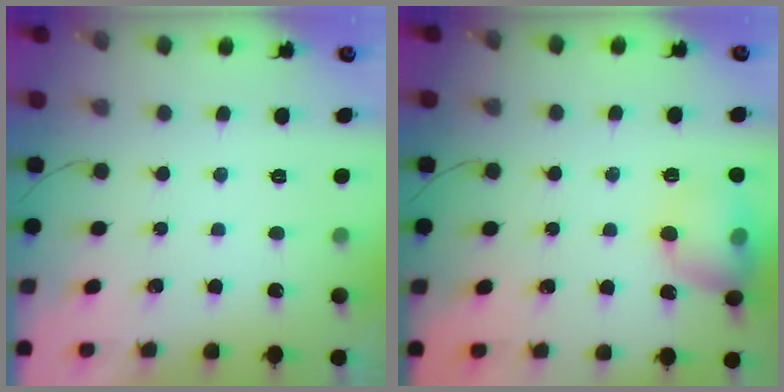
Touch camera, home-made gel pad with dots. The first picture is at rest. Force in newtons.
{"total": 12.3, "press": 12.1, "slide": 2.0}